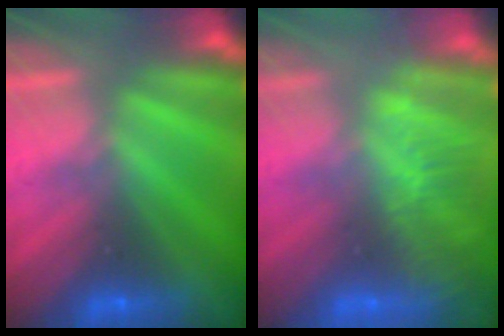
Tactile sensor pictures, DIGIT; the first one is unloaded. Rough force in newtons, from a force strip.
{"total": 3.4}